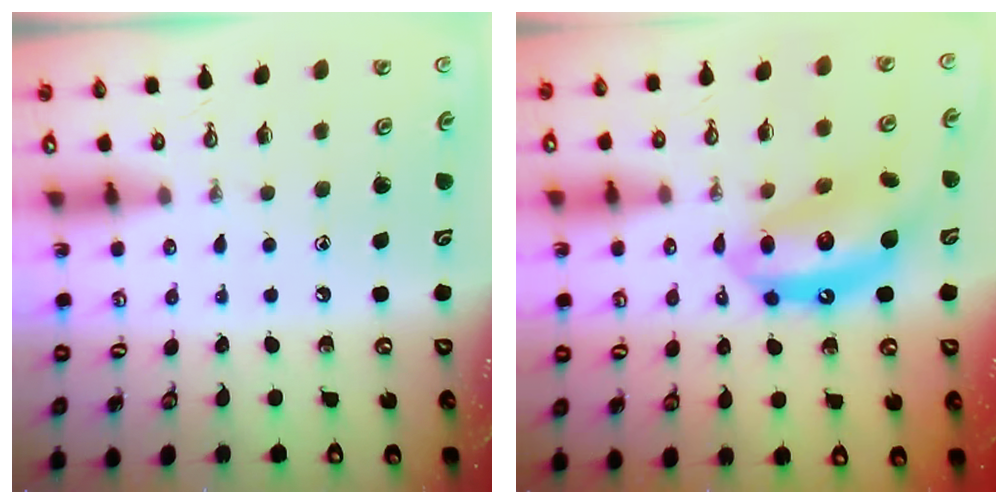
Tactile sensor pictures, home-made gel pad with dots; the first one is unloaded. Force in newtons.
{"total": 12.9, "press": 12.9, "slide": 1.0}